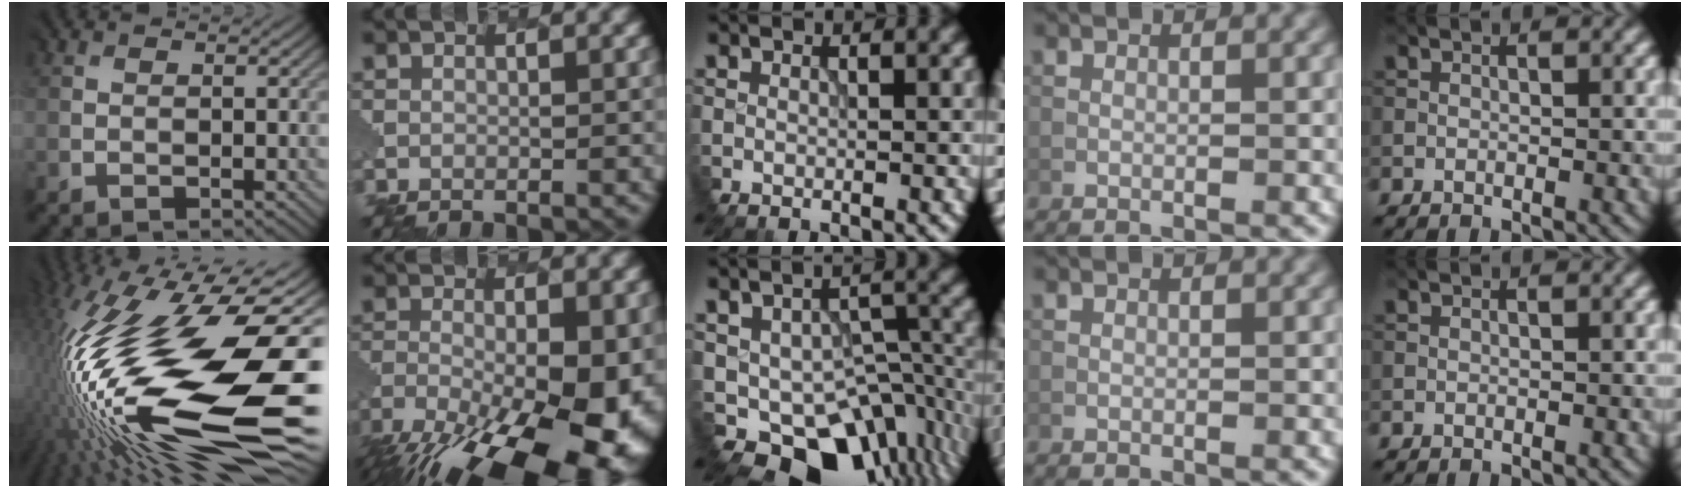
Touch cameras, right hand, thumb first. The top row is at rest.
{"thumb": {"total": 21.0, "force": [-2.3, 8.9, 18.8], "torque": [-0.385, -0.023, -0.051]}, "index": {"total": 16.5, "force": [-8.0, 6.9, 12.6], "torque": [-0.217, -0.039, -0.113]}, "middle": {"total": 9.6, "force": [-4.7, 6.5, 5.4], "torque": [-0.066, -0.027, -0.048]}}